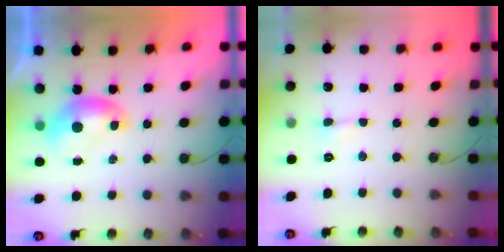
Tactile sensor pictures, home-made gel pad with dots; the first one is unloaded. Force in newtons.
{"total": 0.8, "press": 0.8, "slide": 0.3}